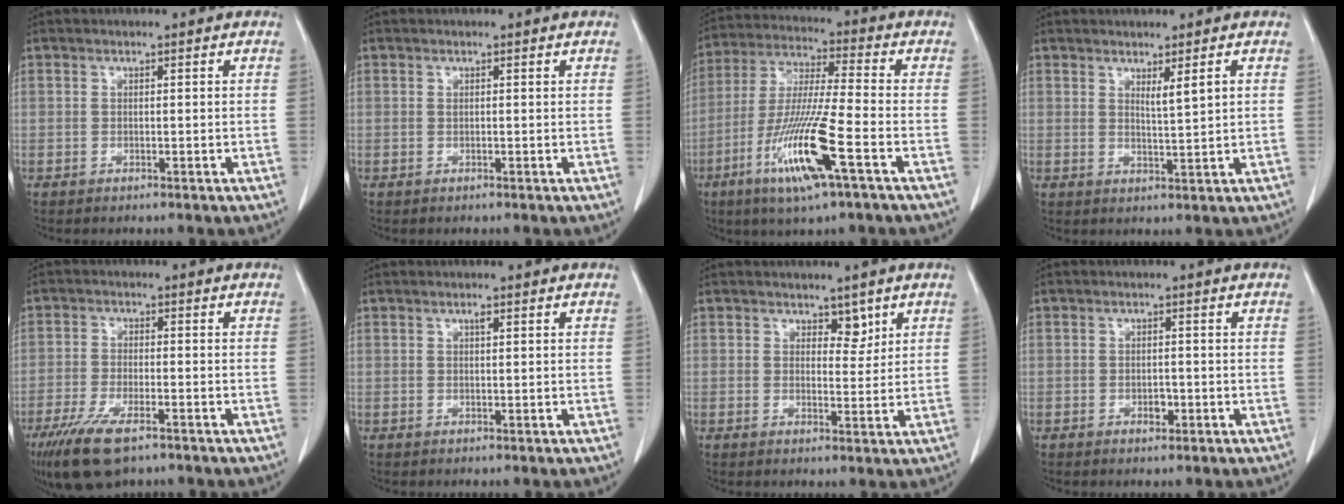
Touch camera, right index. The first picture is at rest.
{"total": 0.0}
{"total": 14.5, "force": [-6.1, 0.2, 13.1], "torque": [-0.265, -0.022, -0.112]}
{"total": 2.4, "force": [1.2, -0.4, 2.0], "torque": [-0.038, -0.010, 0.025]}
{"total": 9.7, "force": [-6.5, 2.7, 6.8], "torque": [-0.128, -0.020, -0.109]}
{"total": 0.7, "force": [0.3, 0.1, 0.6], "torque": [-0.013, 0.000, 0.006]}
{"total": 2.6, "force": [1.7, 1.5, 1.3], "torque": [-0.010, -0.006, 0.028]}
{"total": 1.5, "force": [-0.5, 0.9, 1.1], "torque": [-0.012, 0.003, -0.004]}